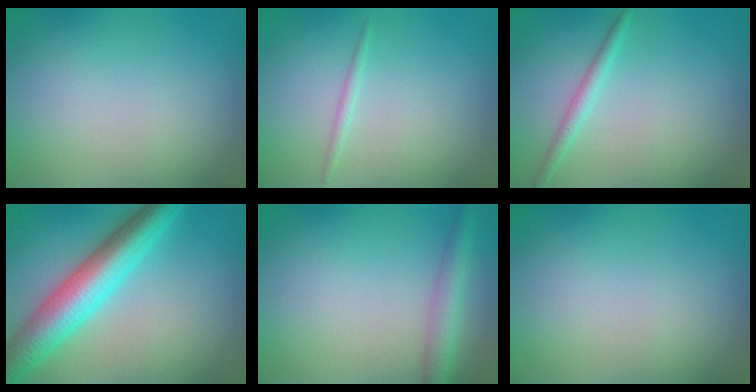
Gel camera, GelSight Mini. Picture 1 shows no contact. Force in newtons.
{"total": 0.7, "press": 0.7, "slide": 0.0}
{"total": 1.4, "press": 1.4, "slide": 0.1}
{"total": 7.4, "press": 7.4, "slide": 0.1}
{"total": 3.0, "press": 3.0, "slide": 0.1}
{"total": 0.0}